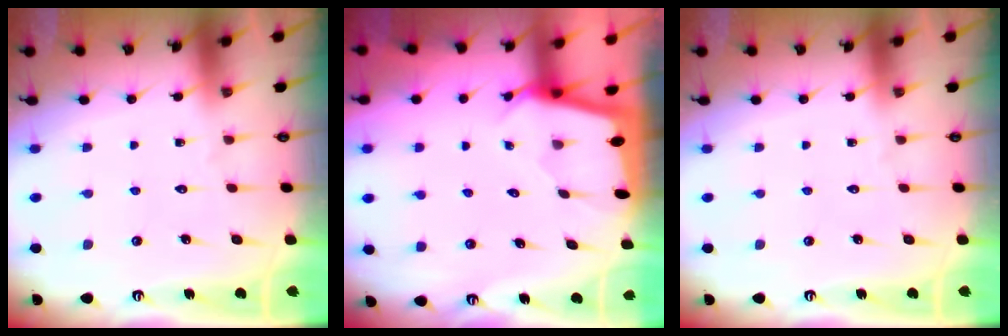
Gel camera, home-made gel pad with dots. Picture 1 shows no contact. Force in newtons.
{"total": 1.5, "press": 1.5, "slide": 0.1}
{"total": 0.0}